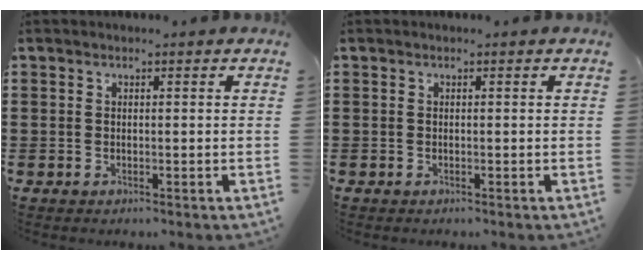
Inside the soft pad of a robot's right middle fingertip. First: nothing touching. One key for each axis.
{"total": 0.0}